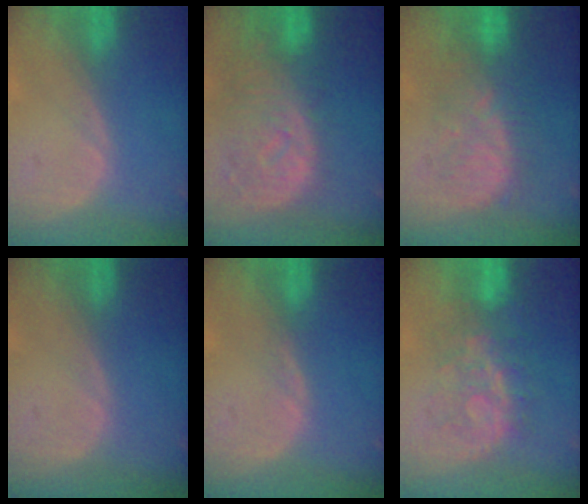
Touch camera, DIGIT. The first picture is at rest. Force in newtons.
{"total": 11.3, "press": 9.9, "slide": 5.4}
{"total": 8.7, "press": 8.5, "slide": 1.8}
{"total": 0.0}
{"total": 0.7, "press": 0.7, "slide": 0.2}
{"total": 7.6, "press": 7.5, "slide": 1.5}